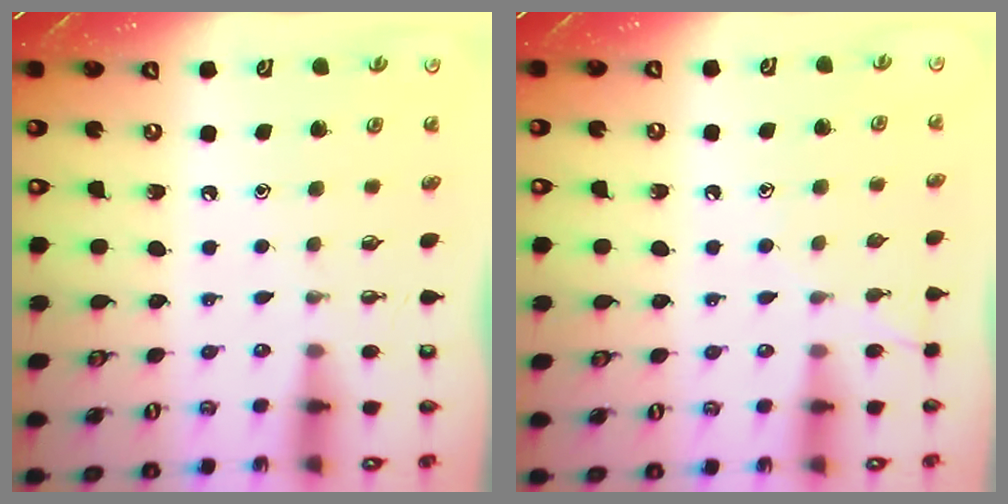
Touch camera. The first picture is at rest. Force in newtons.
{"total": 5.7, "press": 5.7, "slide": 0.6}